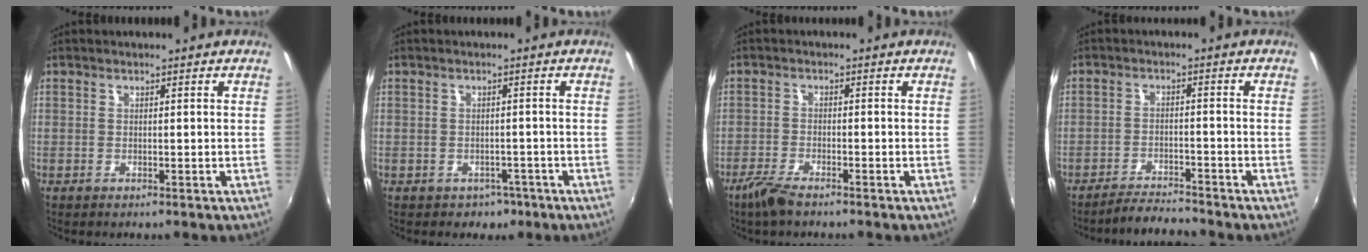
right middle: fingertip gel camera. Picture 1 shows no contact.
{"total": 3.5, "force": [-1.9, 2.8, 0.7], "torque": [-0.023, 0.000, -0.019]}
{"total": 4.5, "force": [-3.6, 0.9, 2.6], "torque": [-0.076, -0.007, -0.072]}
{"total": 4.9, "force": [-4.9, 0.2, 0.8], "torque": [-0.036, -0.004, -0.083]}